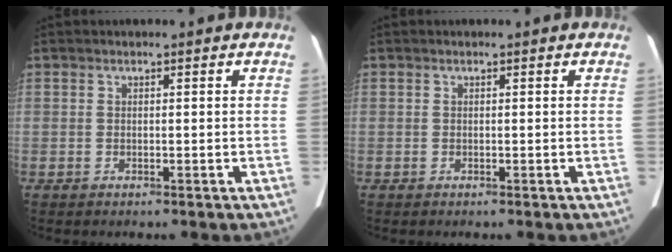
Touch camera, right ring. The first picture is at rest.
{"total": 0.0}